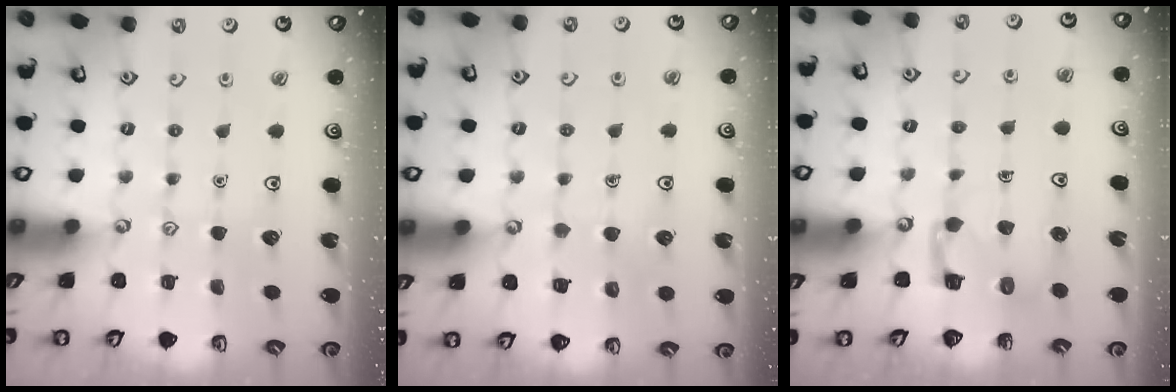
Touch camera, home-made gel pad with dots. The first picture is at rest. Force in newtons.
{"total": 4.3, "press": 4.3, "slide": 0.4}
{"total": 4.2, "press": 4.2, "slide": 0.3}